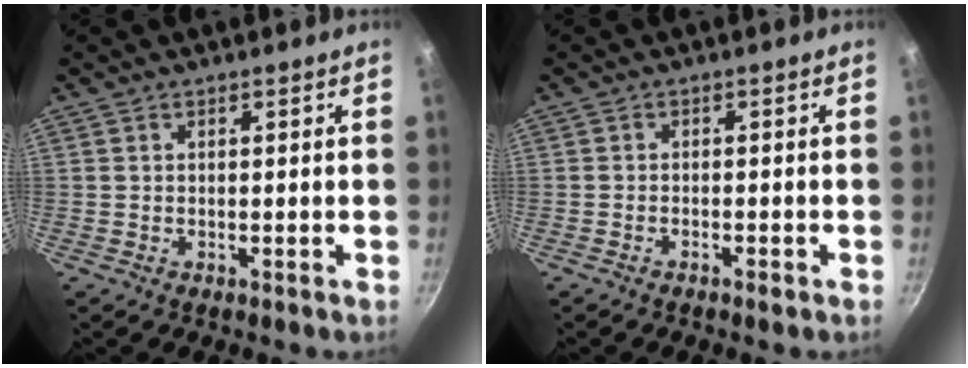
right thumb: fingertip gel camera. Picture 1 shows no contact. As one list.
[{"total": 1.4, "force": [-1.0, 0.4, 0.9], "torque": [-0.023, 0.010, -0.018]}]